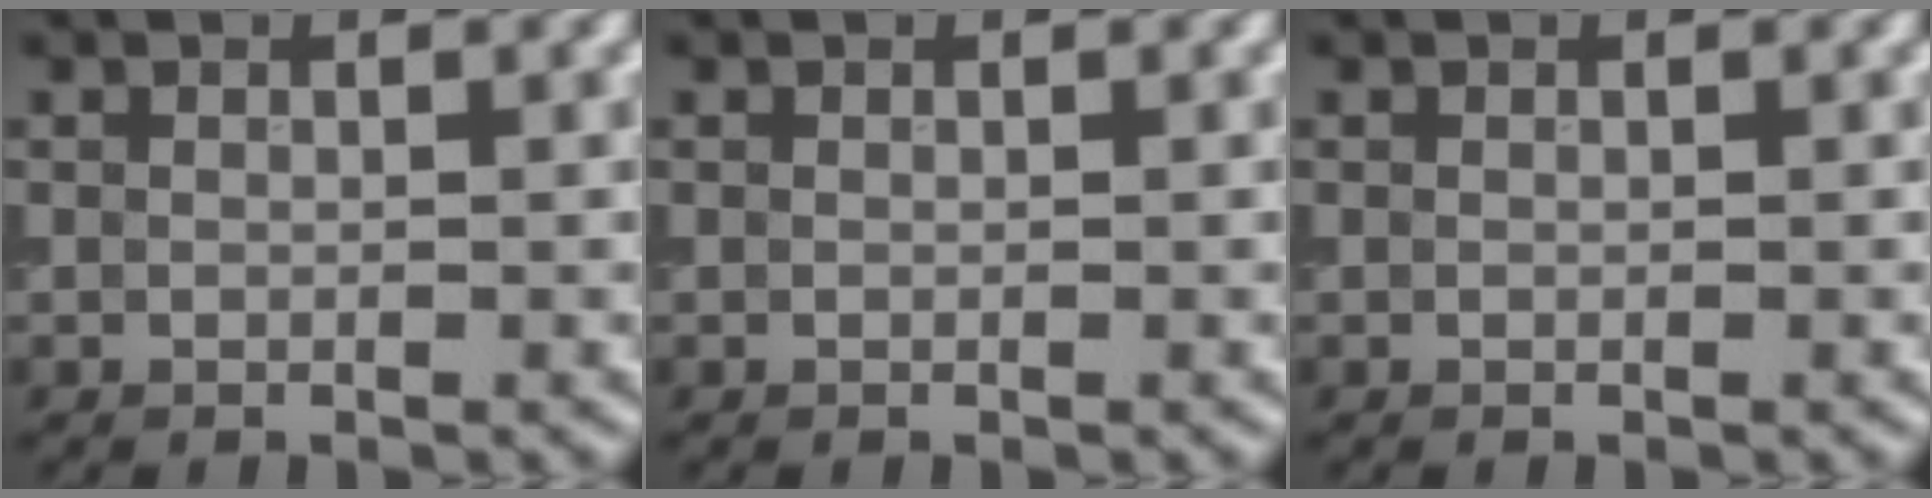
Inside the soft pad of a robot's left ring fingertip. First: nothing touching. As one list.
[{"total": 0.0}, {"total": 0.0}]